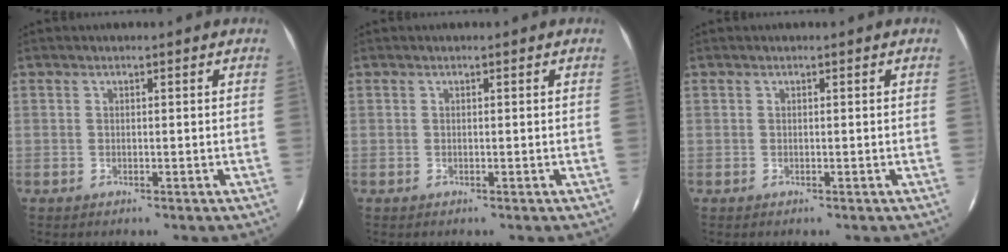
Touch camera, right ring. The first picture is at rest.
{"total": 0.0}
{"total": 0.0}